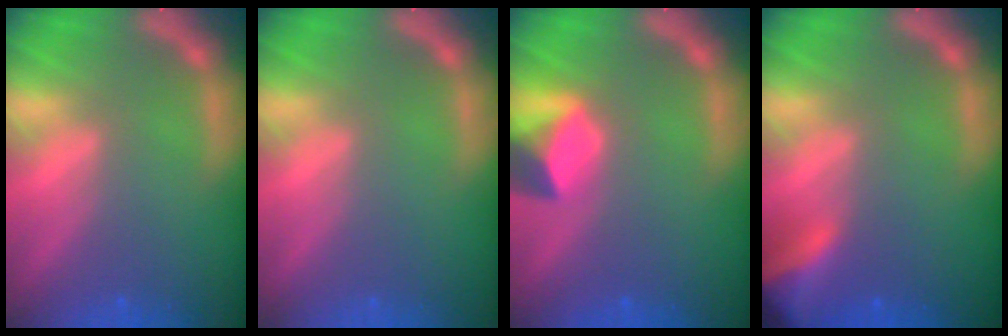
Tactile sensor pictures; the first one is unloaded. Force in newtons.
{"total": 0.0}
{"total": 4.0}
{"total": 6.5}